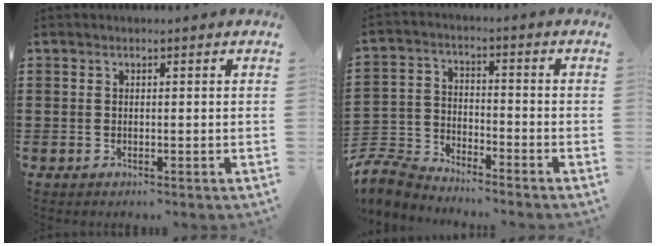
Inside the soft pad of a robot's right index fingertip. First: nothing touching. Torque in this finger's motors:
{"motor_torque": [-1.60, 0.54, -1.05, -0.21]}